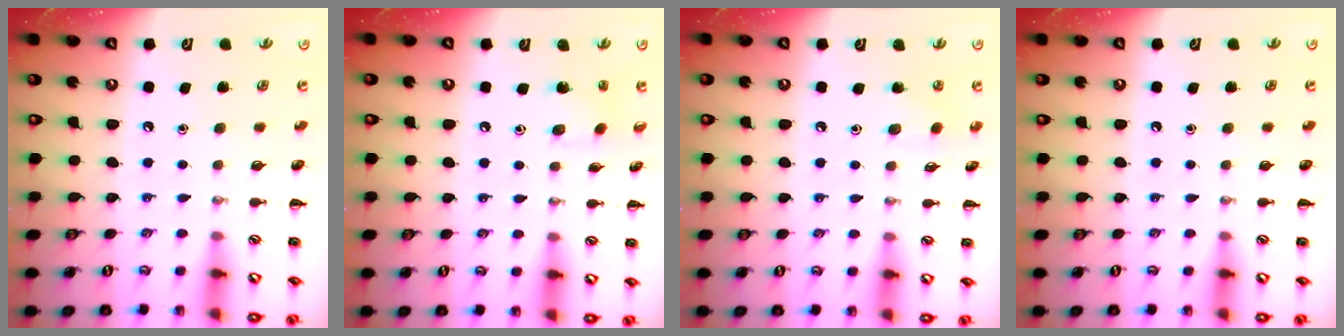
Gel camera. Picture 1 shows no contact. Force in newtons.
{"total": 2.5, "press": 2.5, "slide": 0.6}
{"total": 3.8, "press": 3.7, "slide": 1.1}
{"total": 0.0}